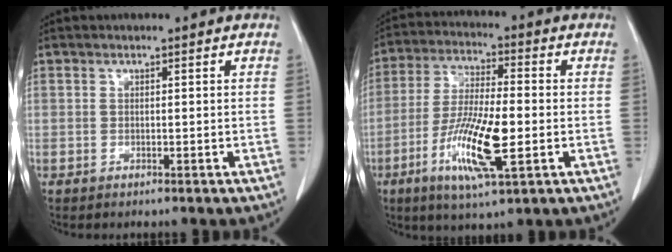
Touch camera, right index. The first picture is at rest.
{"total": 12.9, "force": [-3.7, 2.2, 12.2], "torque": [-0.238, -0.015, -0.066]}